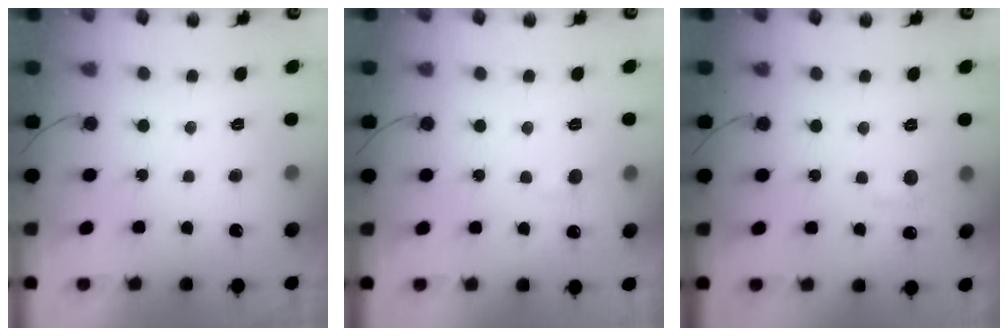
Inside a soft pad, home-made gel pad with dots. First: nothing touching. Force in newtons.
{"total": 3.8, "press": 3.7, "slide": 0.5}
{"total": 5.7, "press": 5.7, "slide": 0.8}